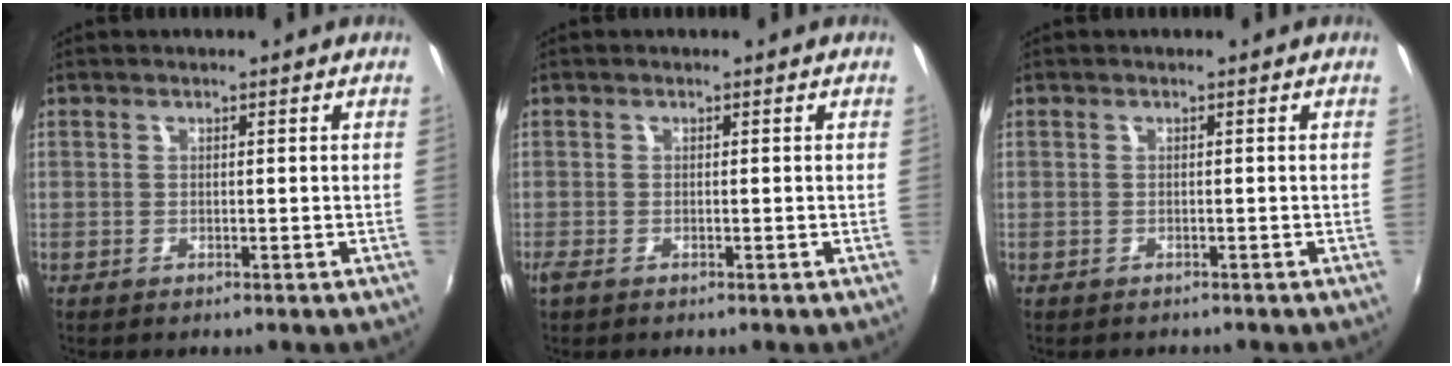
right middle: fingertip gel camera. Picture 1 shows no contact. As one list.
[{"total": 1.2, "force": [-0.7, 0.4, 0.8], "torque": [-0.018, -0.005, -0.016]}, {"total": 0.9, "force": [-0.7, 0.5, -0.1], "torque": [-0.003, 0.000, -0.012]}]